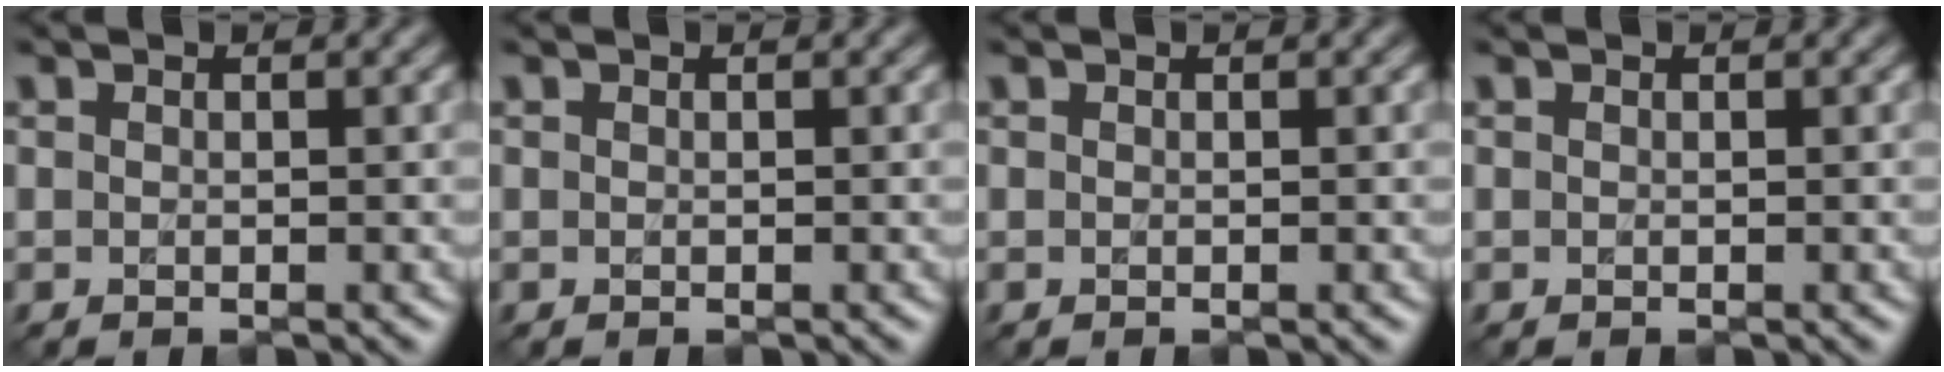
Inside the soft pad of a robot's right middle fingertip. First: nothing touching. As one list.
[{"total": 0.0}, {"total": 0.0}, {"total": 0.0}]